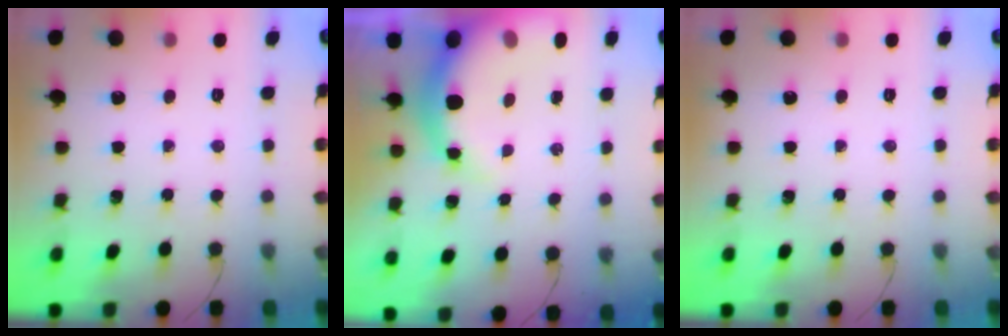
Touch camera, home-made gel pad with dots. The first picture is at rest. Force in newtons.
{"total": 10.5, "press": 10.1, "slide": 2.7}
{"total": 0.0}